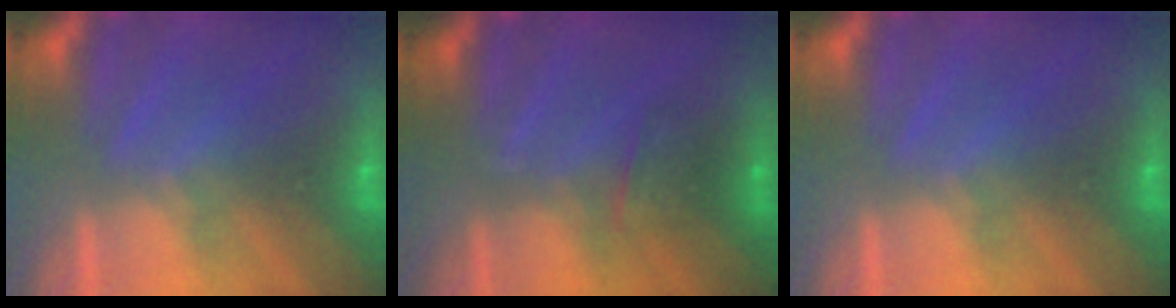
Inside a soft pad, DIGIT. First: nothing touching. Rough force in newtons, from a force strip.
{"total": 2.5}
{"total": 0.0}